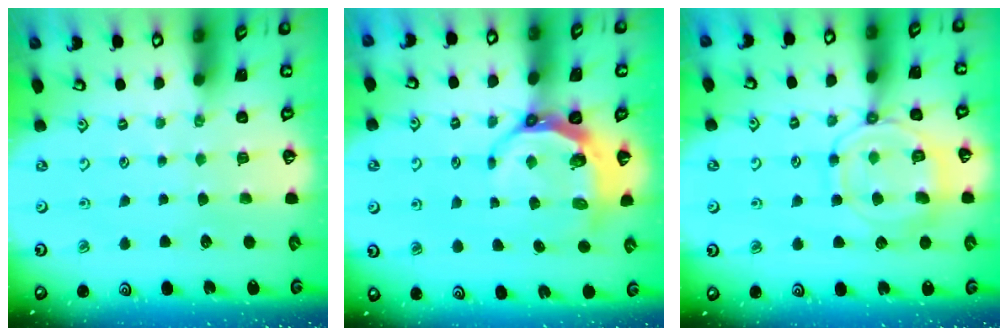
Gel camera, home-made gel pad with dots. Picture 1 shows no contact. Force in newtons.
{"total": 6.4, "press": 5.5, "slide": 3.3}
{"total": 12.7, "press": 12.6, "slide": 1.4}